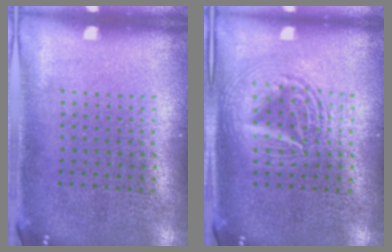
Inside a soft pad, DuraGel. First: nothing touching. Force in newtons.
{"total": 2.6, "press": 2.6, "slide": 0.3}